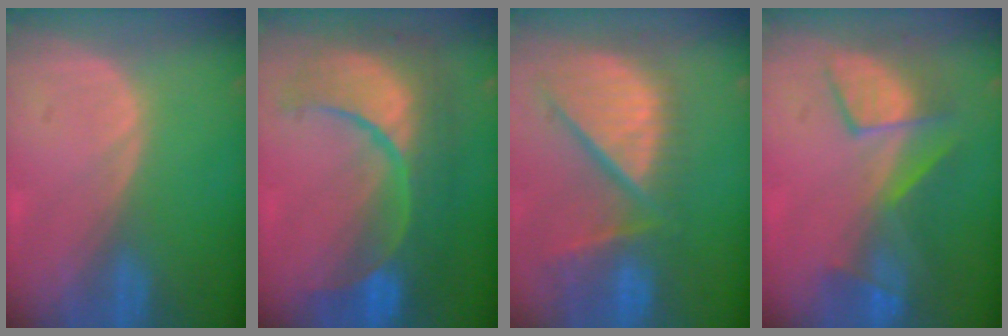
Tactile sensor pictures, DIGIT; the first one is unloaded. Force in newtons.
{"total": 12.6, "press": 12.5, "slide": 1.4}
{"total": 13.1, "press": 11.0, "slide": 7.1}
{"total": 7.8, "press": 7.5, "slide": 1.8}